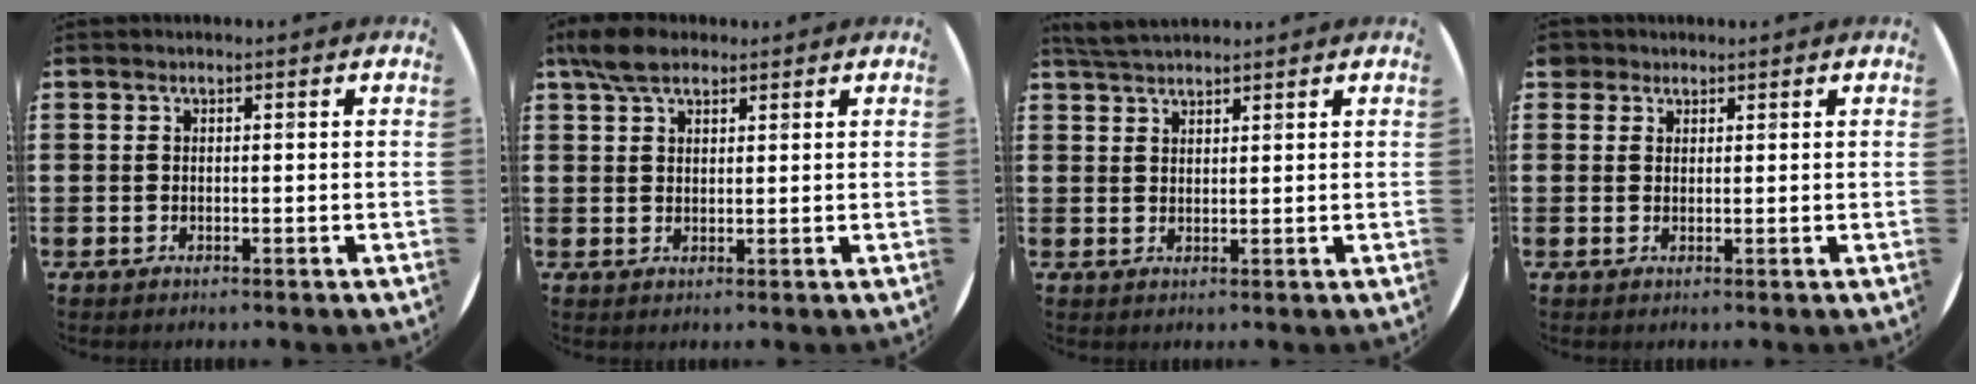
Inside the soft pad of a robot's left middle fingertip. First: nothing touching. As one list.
[{"total": 4.6, "force": [3.5, 2.1, 2.3], "torque": [-0.044, 0.003, 0.064]}, {"total": 3.1, "force": [2.9, 0.6, 0.9], "torque": [-0.024, 0.000, 0.056]}, {"total": 1.6, "force": [1.3, 0.9, 0.1], "torque": [0.003, 0.001, 0.025]}]